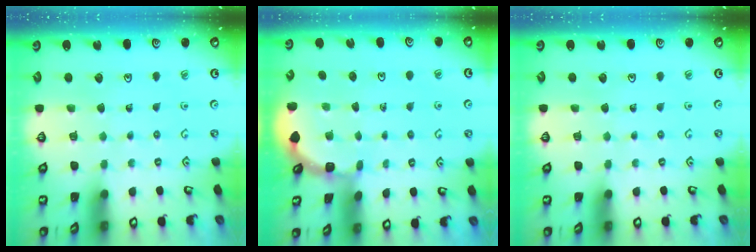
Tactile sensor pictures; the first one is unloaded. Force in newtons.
{"total": 1.6, "press": 1.6, "slide": 0.1}
{"total": 0.0}